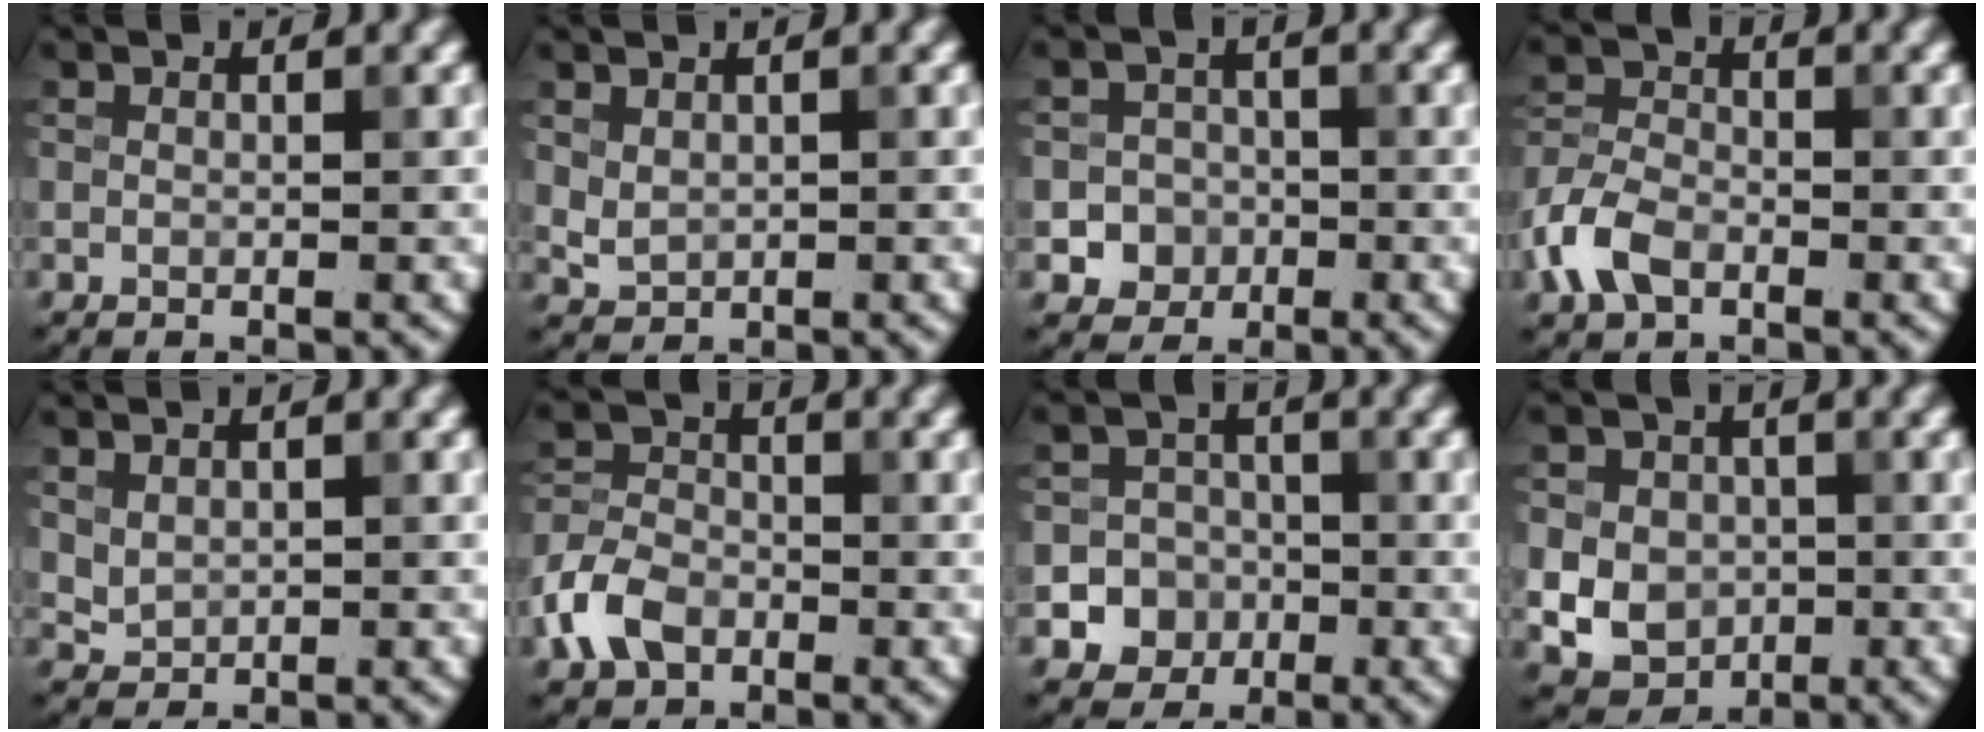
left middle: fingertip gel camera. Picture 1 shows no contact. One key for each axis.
{"total": 1.3, "fx": 0.6, "fy": 0.9, "fz": 0.7, "tx": -0.013, "ty": -0.003, "tz": 0.018}
{"total": 3.4, "fx": -1.2, "fy": 3.1, "fz": 0.5, "tx": 0.021, "ty": 0.002, "tz": -0.030}
{"total": 4.5, "fx": -2.4, "fy": 2.8, "fz": 2.6, "tx": -0.059, "ty": 0.003, "tz": -0.057}
{"total": 1.2, "fx": 0.7, "fy": 0.9, "fz": 0.6, "tx": -0.010, "ty": -0.003, "tz": 0.020}
{"total": 4.7, "fx": -2.3, "fy": 3.3, "fz": 2.4, "tx": -0.052, "ty": 0.002, "tz": -0.052}
{"total": 6.3, "fx": -2.4, "fy": 5.7, "fz": 0.9, "tx": 0.005, "ty": -0.004, "tz": -0.057}
{"total": 7.4, "fx": -0.7, "fy": 6.6, "fz": 3.3, "tx": -0.056, "ty": 0.014, "tz": -0.039}